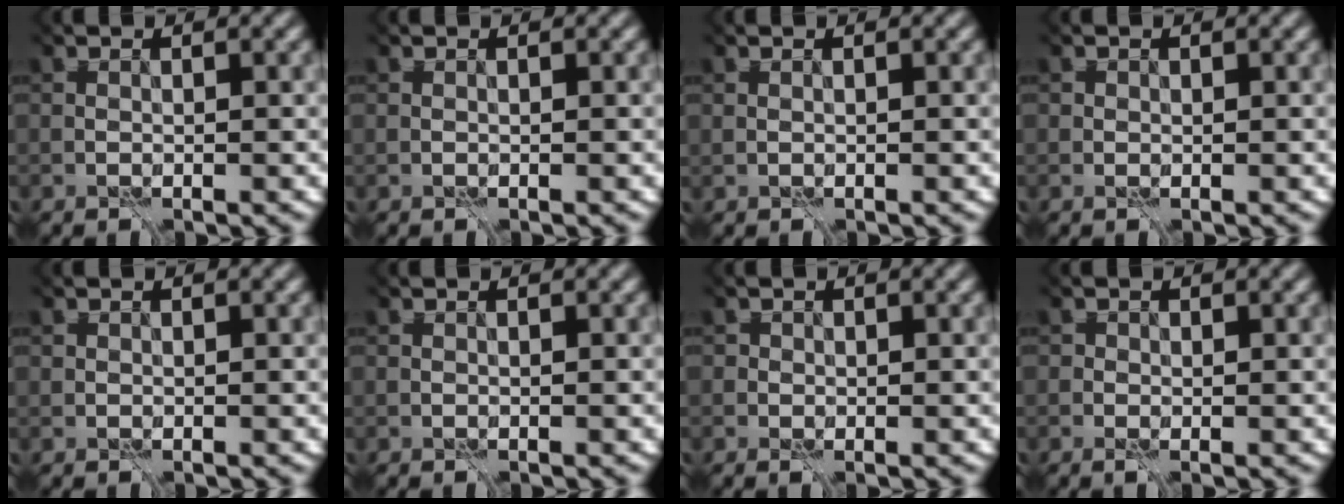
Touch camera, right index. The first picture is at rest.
{"total": 0.0}
{"total": 0.6, "force": [0.4, 0.3, 0.3], "torque": [-0.009, 0.003, 0.008]}
{"total": 1.6, "force": [-1.1, -0.5, -1.0], "torque": [0.014, -0.016, -0.011]}
{"total": 0.8, "force": [-0.5, -0.2, -0.6], "torque": [0.006, -0.009, -0.004]}
{"total": 0.0}
{"total": 2.1, "force": [-1.5, -0.6, -1.2], "torque": [0.023, -0.015, -0.024]}
{"total": 2.3, "force": [-1.7, -0.8, -1.2], "torque": [0.025, -0.011, -0.036]}